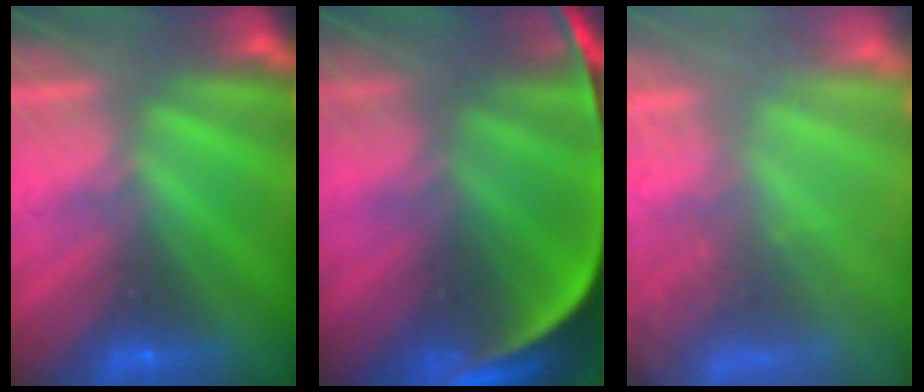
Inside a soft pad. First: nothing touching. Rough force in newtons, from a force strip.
{"total": 9.4}
{"total": 6.9}